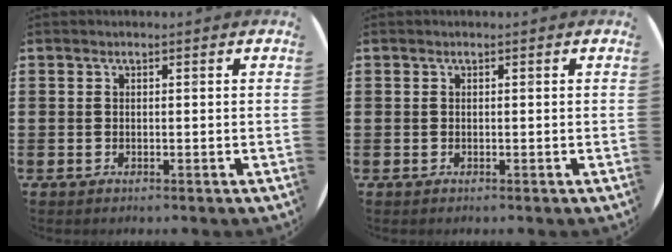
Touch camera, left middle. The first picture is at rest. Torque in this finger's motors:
{"motor_torque": [0.00, 0.00, 0.00, 0.00]}